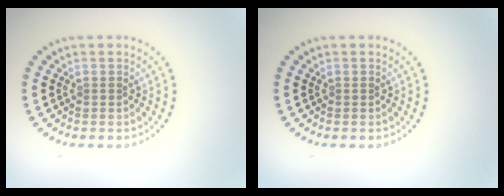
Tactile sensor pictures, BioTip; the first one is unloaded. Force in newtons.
{"total": 0.0}